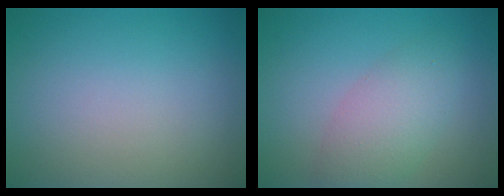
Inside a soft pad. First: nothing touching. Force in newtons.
{"total": 4.0, "press": 4.0, "slide": 0.1}